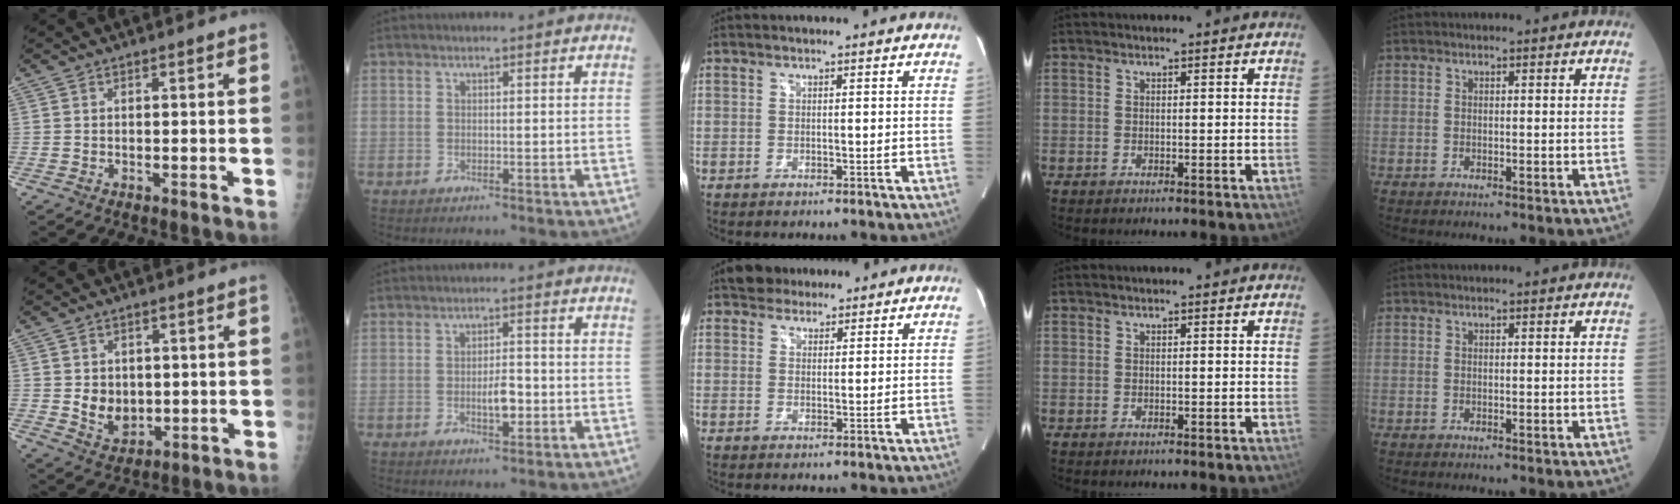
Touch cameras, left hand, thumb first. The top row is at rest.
{"thumb": {"total": 6.1, "force": [0.1, 4.9, 3.6], "torque": [-0.029, -0.012, 0.017]}, "index": {"total": 3.4, "force": [-1.0, 1.1, 3.0], "torque": [-0.049, -0.002, -0.017]}, "middle": {"total": 3.9, "force": [3.2, 2.2, 0.5], "torque": [-0.008, 0.016, 0.052]}}